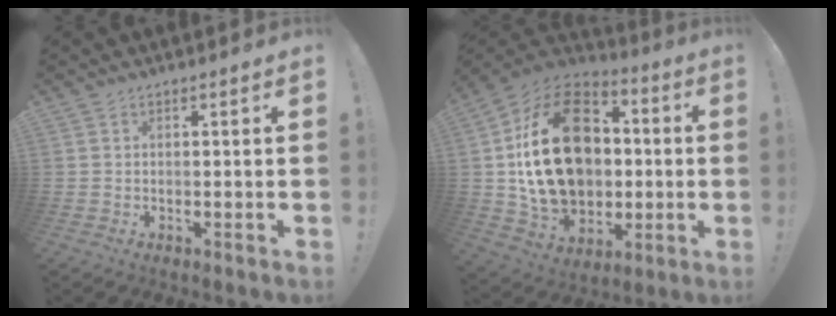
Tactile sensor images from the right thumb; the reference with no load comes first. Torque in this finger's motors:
{"motor_torque": [1.88, 3.13, 0.43, 0.09, 0.32]}